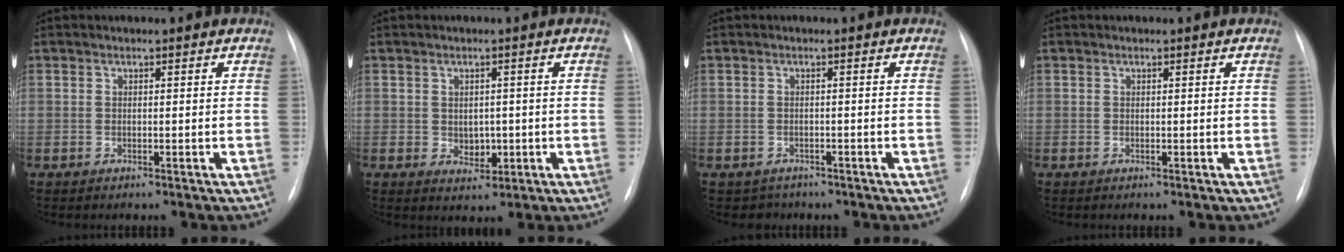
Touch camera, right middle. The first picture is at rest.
{"total": 3.0, "force": [-0.3, 2.2, 2.0], "torque": [-0.024, 0.002, 0.003]}
{"total": 2.2, "force": [-1.6, 1.4, -0.5], "torque": [0.001, 0.003, -0.024]}
{"total": 0.0}